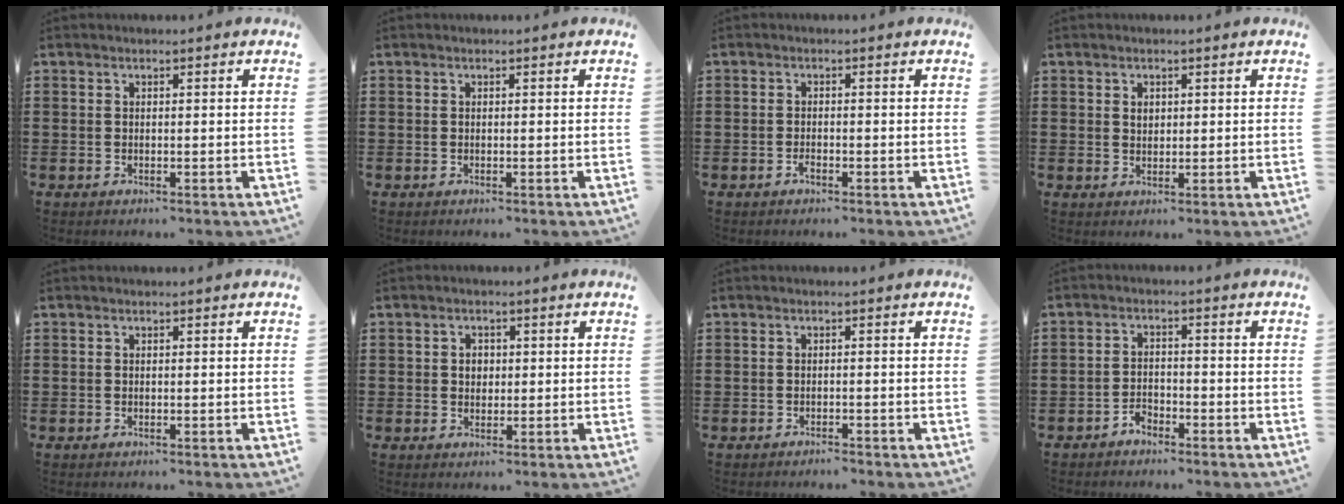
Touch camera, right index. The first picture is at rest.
{"total": 0.0}
{"total": 1.2, "force": [-0.9, 0.3, 0.7], "torque": [-0.015, -0.005, -0.017]}
{"total": 1.3, "force": [0.5, 1.0, 0.7], "torque": [-0.017, 0.005, 0.010]}
{"total": 0.0}
{"total": 1.8, "force": [0.3, 1.4, 1.1], "torque": [-0.024, 0.009, 0.005]}
{"total": 0.9, "force": [-0.9, 0.0, 0.1], "torque": [-0.004, 0.001, -0.019]}
{"total": 2.3, "force": [-2.1, 0.9, 0.3], "torque": [-0.012, 0.004, -0.045]}